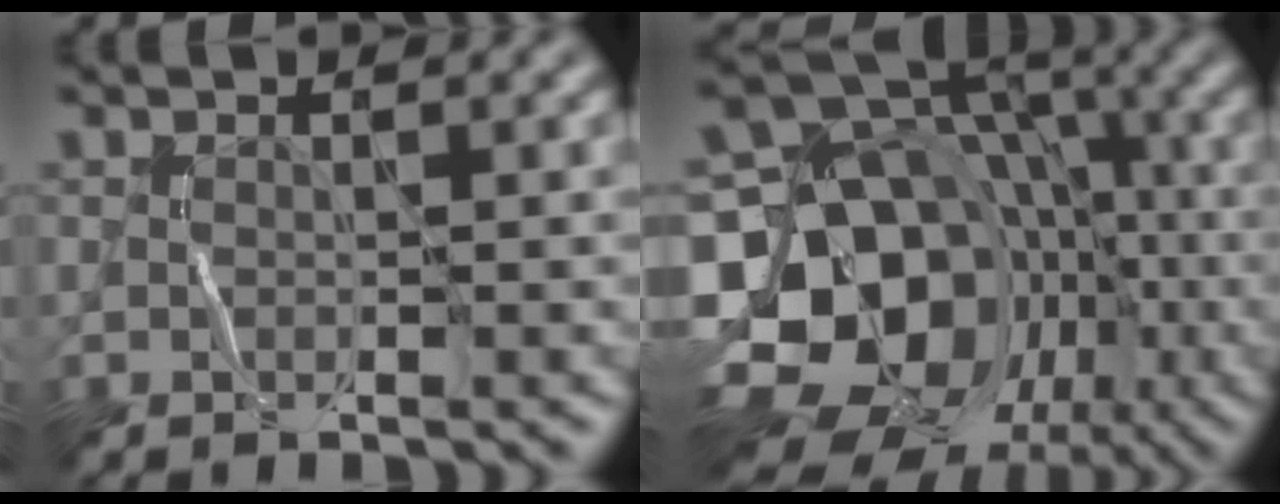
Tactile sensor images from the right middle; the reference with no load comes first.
{"total": 19.8, "force": [-8.0, 15.6, 9.3], "torque": [-0.167, -0.010, -0.134]}